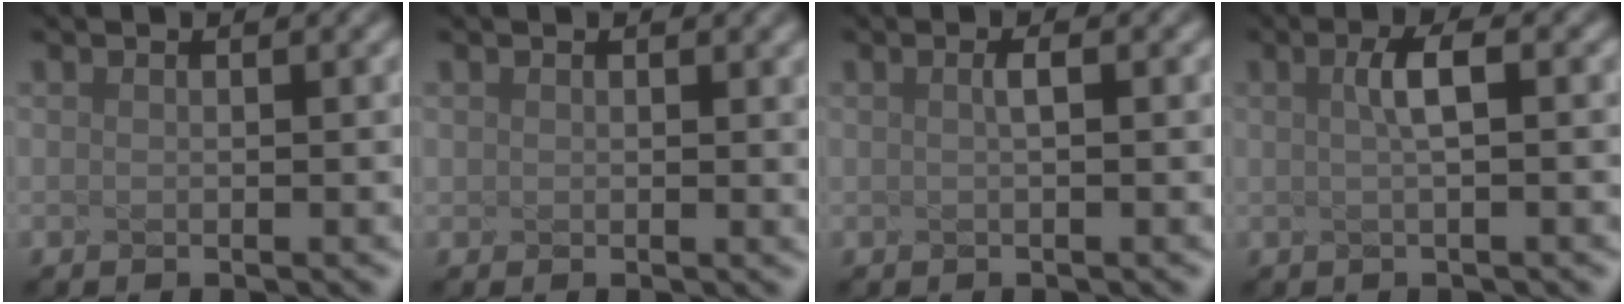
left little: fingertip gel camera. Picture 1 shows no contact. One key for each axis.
{"total": 0.7, "fx": 0.5, "fy": -0.3, "fz": -0.2, "tx": -0.006, "ty": -0.004, "tz": 0.029}
{"total": 1.3, "fx": -1.1, "fy": -0.7, "fz": 0.0, "tx": -0.025, "ty": -0.006, "tz": 0.012}
{"total": 1.7, "fx": -1.0, "fy": -0.5, "fz": 1.2, "tx": -0.045, "ty": -0.002, "tz": 0.018}